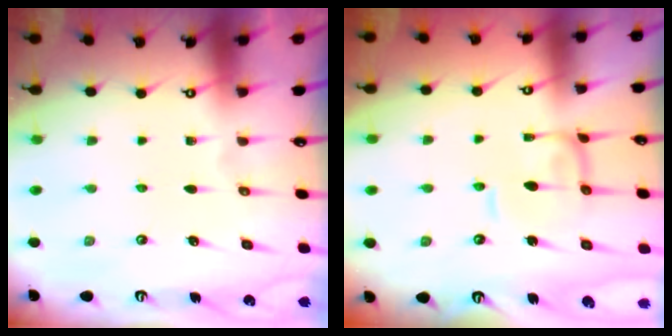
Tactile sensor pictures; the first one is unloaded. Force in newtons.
{"total": 0.5, "press": 0.3, "slide": 0.4}